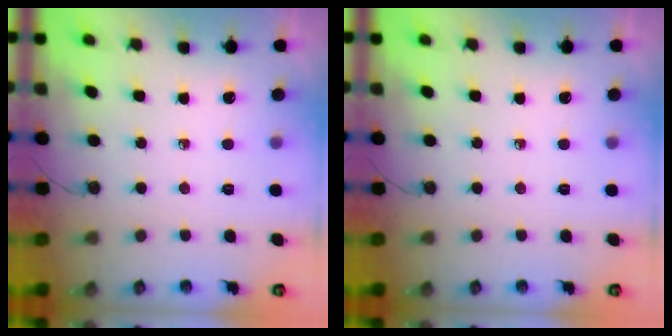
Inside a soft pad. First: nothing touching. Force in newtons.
{"total": 0.0}